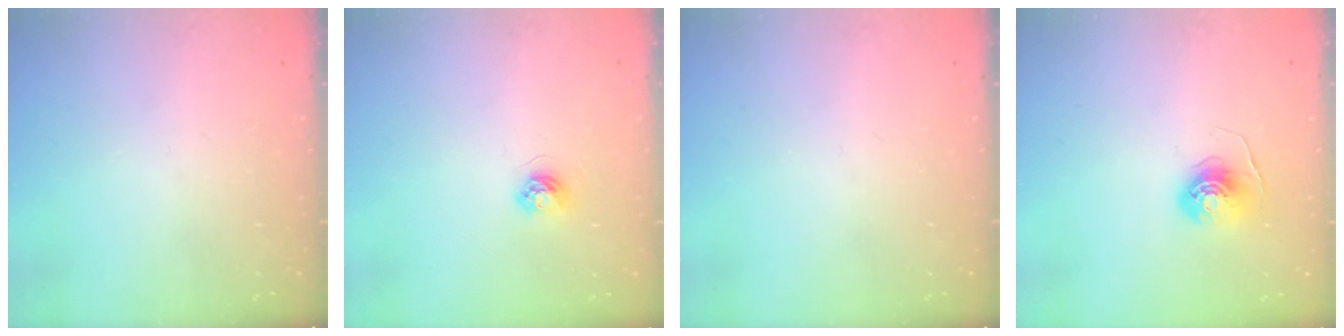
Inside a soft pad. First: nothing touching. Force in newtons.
{"total": 4.0, "press": 4.0, "slide": 0.4}
{"total": 0.0}
{"total": 6.7, "press": 6.7, "slide": 0.3}